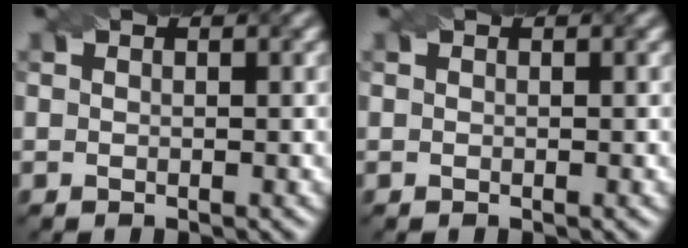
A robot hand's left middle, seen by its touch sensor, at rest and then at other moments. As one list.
[{"total": 0.0}]